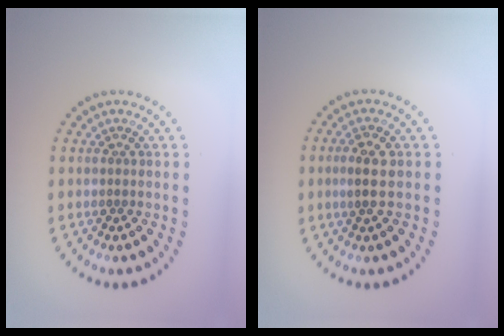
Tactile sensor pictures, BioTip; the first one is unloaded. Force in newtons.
{"total": 2.5, "press": 2.4, "slide": 0.6}